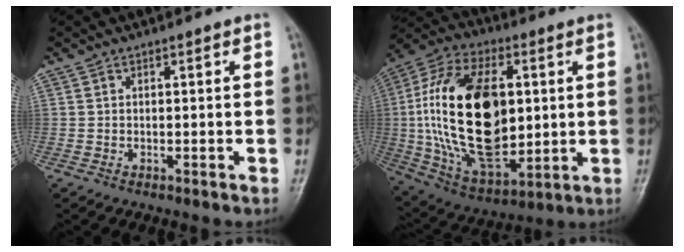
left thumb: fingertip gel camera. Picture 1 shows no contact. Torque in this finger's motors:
{"motor_torque": [-0.79, 2.81, 2.77, 0.00, 1.03]}